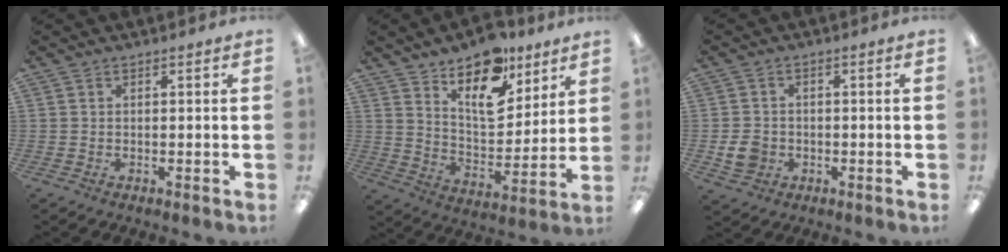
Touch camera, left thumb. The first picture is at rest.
{"total": 16.0, "force": [11.1, 7.7, 8.5], "torque": [-0.124, -0.067, 0.194]}
{"total": 5.0, "force": [-1.1, 4.3, 2.2], "torque": [-0.033, -0.001, -0.022]}